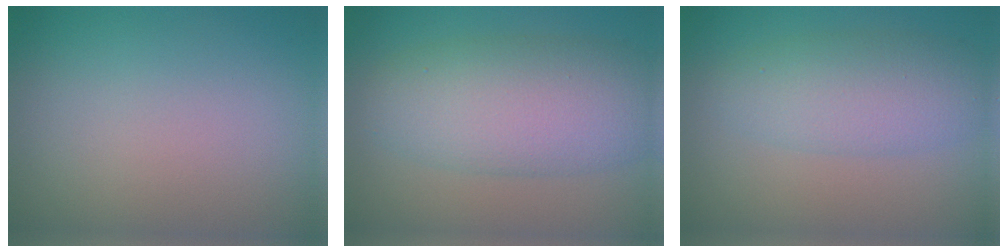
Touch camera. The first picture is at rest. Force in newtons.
{"total": 7.7, "press": 7.7, "slide": 0.3}
{"total": 4.6, "press": 4.6, "slide": 0.1}